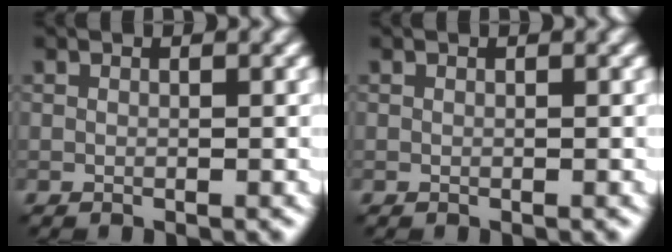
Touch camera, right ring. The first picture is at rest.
{"total": 0.0}